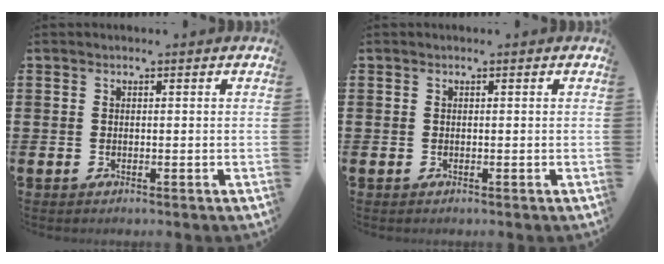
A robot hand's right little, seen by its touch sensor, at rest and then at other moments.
{"total": 0.0}